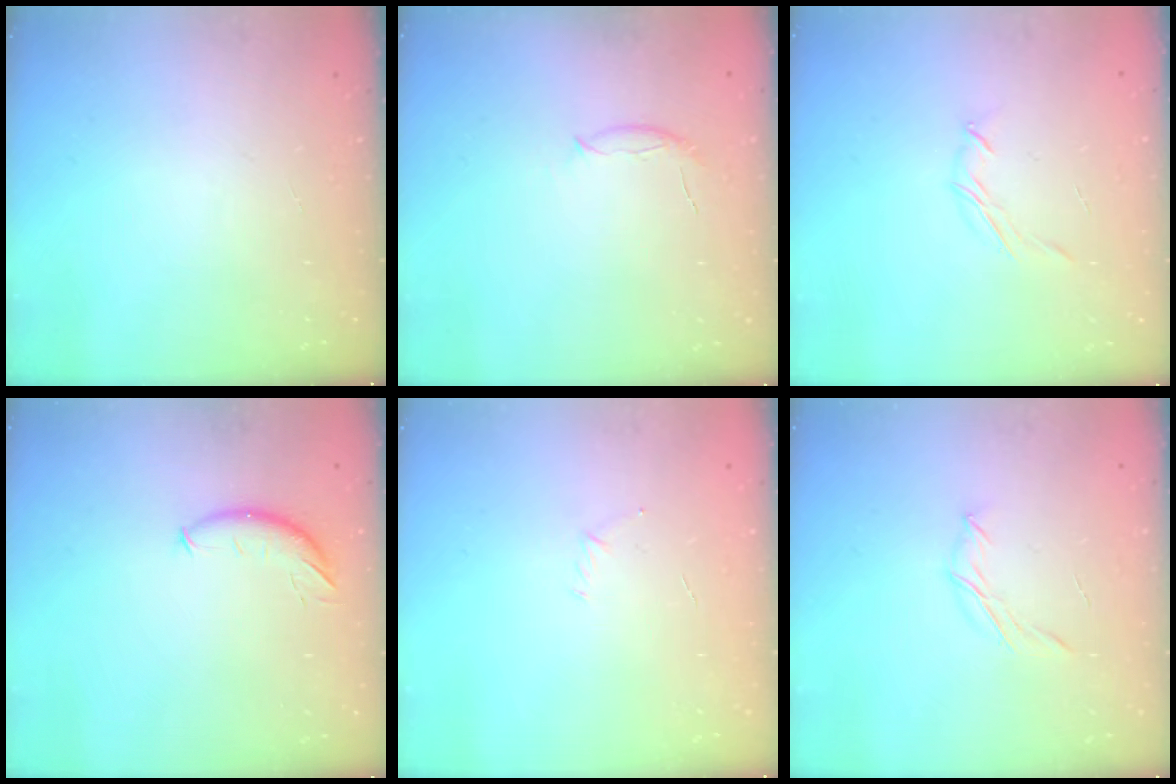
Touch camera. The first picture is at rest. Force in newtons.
{"total": 5.6, "press": 5.5, "slide": 0.9}
{"total": 3.6, "press": 3.5, "slide": 0.8}
{"total": 7.5, "press": 7.5, "slide": 0.6}
{"total": 2.9, "press": 2.8, "slide": 0.8}
{"total": 4.7, "press": 4.6, "slide": 1.0}